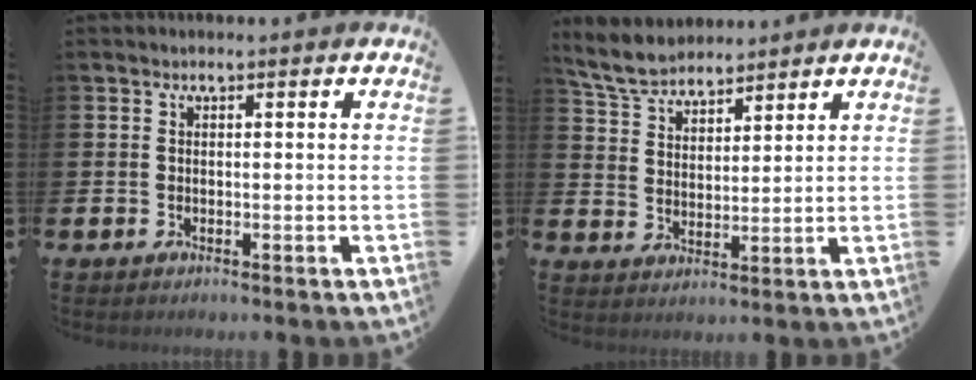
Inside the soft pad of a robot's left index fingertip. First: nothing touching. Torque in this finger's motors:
{"motor_torque": [0.47, -0.39, 0.06, 0.05]}